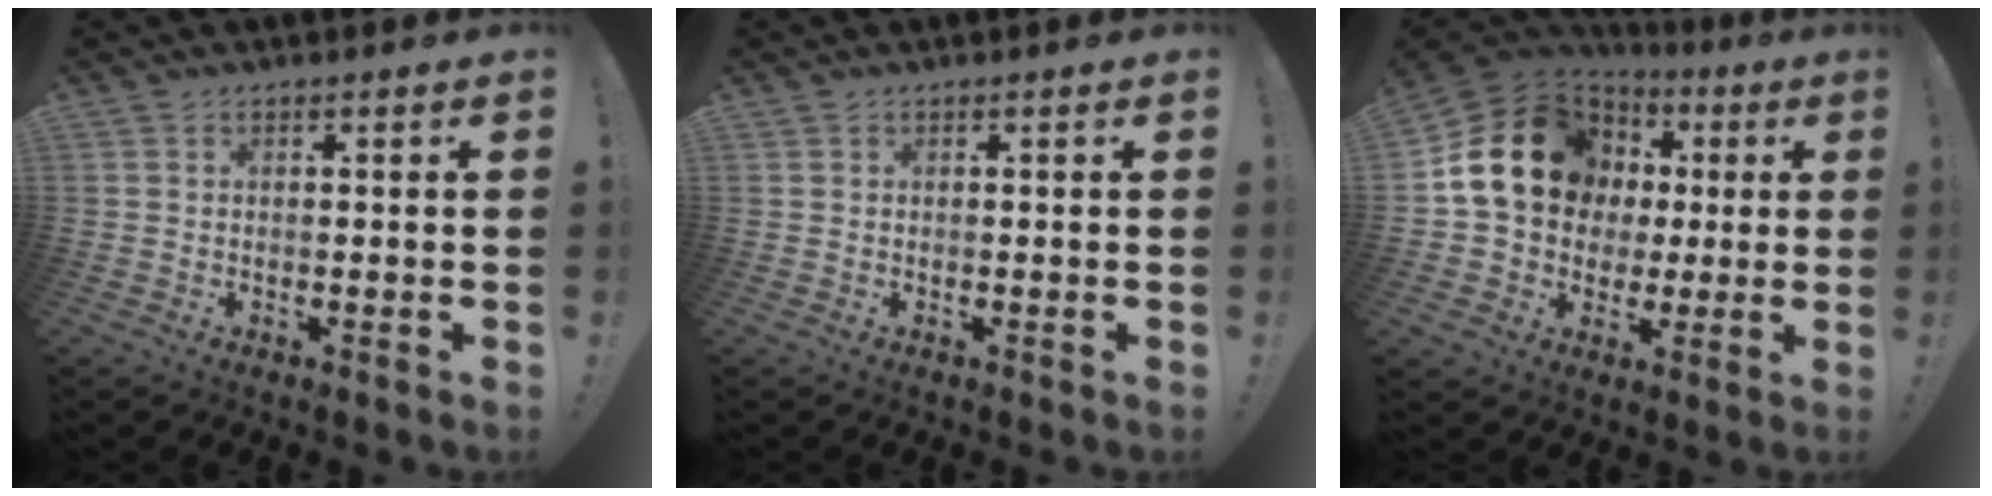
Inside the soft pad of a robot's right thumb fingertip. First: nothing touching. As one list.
[{"total": 0.0}, {"total": 19.4, "force": [4.5, 15.6, 10.6], "torque": [-0.162, -0.002, 0.107]}]